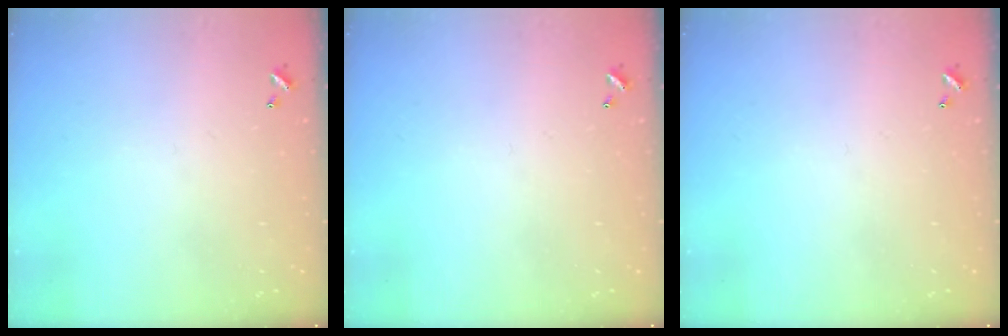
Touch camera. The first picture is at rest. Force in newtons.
{"total": 0.0}
{"total": 0.0}